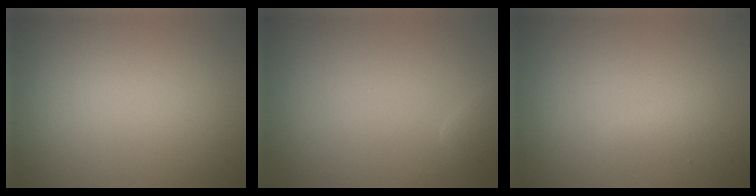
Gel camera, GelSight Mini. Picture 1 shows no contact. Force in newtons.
{"total": 0.8, "press": 0.8, "slide": 0.1}
{"total": 1.0, "press": 1.0, "slide": 0.0}